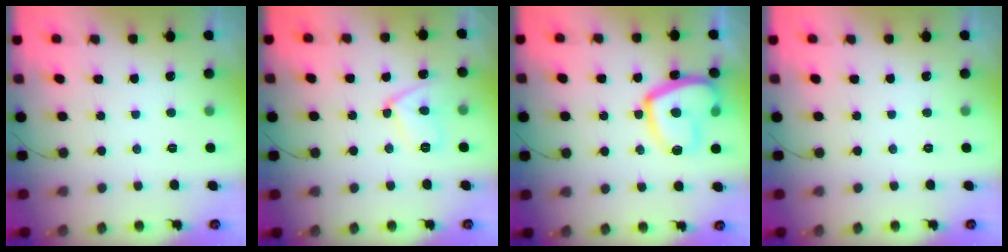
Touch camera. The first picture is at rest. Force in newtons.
{"total": 9.7, "press": 9.6, "slide": 1.9}
{"total": 15.7, "press": 15.6, "slide": 1.5}
{"total": 0.0}